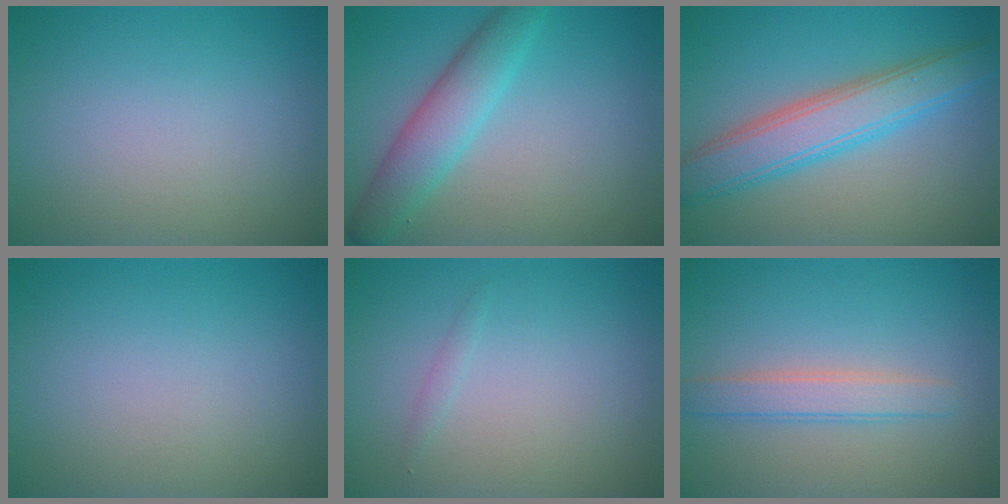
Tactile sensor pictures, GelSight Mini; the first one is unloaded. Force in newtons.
{"total": 4.6, "press": 4.6, "slide": 0.0}
{"total": 5.8, "press": 5.8, "slide": 0.2}
{"total": 0.0}
{"total": 0.5, "press": 0.5, "slide": 0.1}
{"total": 2.6, "press": 2.6, "slide": 0.2}